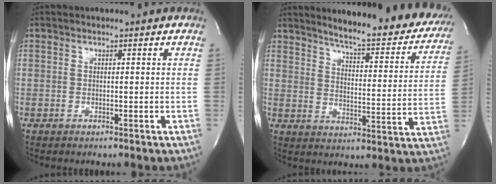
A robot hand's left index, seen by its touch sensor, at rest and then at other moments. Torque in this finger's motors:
{"motor_torque": [0.00, -0.11, 0.39, 0.08]}